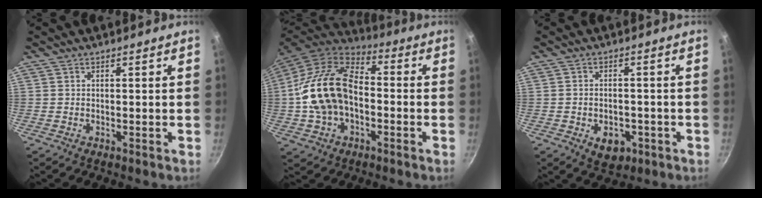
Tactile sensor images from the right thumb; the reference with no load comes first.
{"total": 19.0, "force": [-1.7, 13.0, 13.7], "torque": [-0.248, 0.042, -0.038]}
{"total": 6.1, "force": [-2.3, 4.2, 3.8], "torque": [-0.040, 0.008, -0.022]}